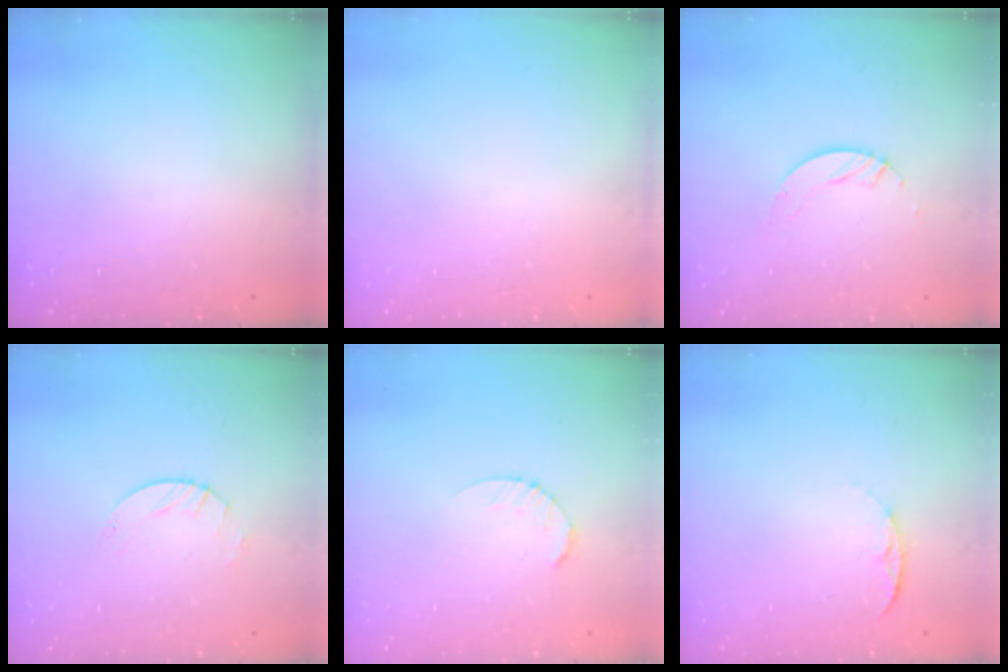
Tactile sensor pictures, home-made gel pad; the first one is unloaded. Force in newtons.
{"total": 0.0}
{"total": 4.0, "press": 4.0, "slide": 0.3}
{"total": 2.6, "press": 2.6, "slide": 0.3}
{"total": 2.6, "press": 2.6, "slide": 0.4}
{"total": 5.2, "press": 5.2, "slide": 0.6}